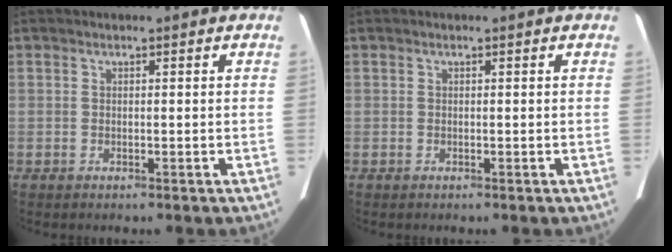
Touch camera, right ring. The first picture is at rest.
{"total": 0.0}